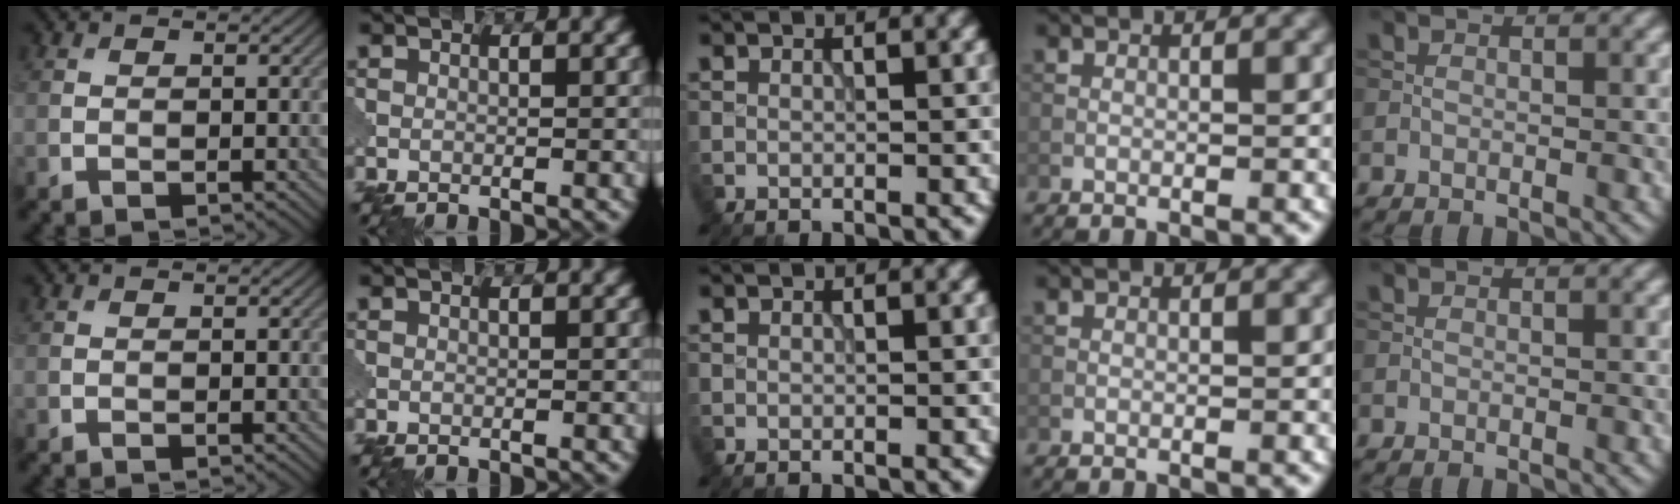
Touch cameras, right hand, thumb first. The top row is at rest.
{}